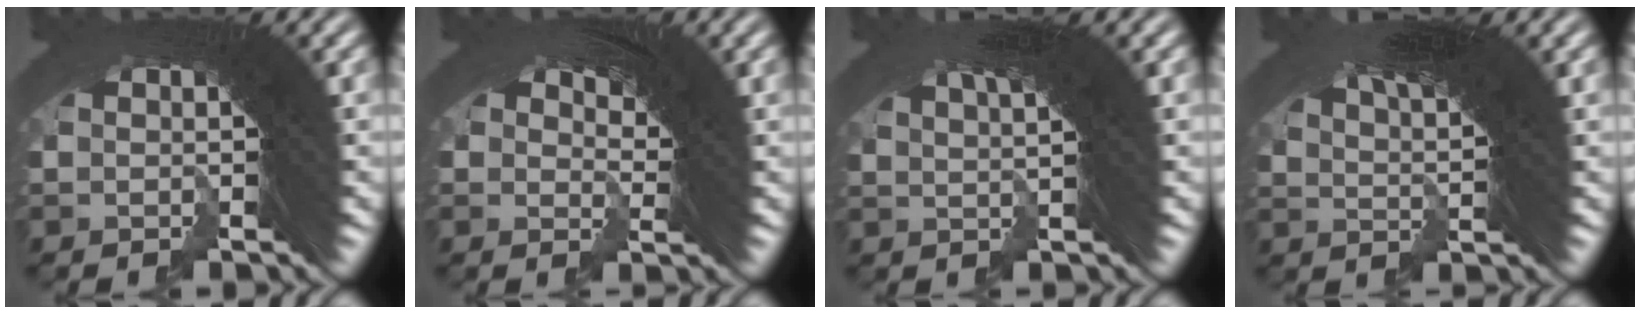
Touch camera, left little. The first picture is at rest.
{"total": 2.2, "force": [0.3, 1.3, 1.8], "torque": [-0.035, -0.017, 0.014]}
{"total": 6.6, "force": [4.3, -0.5, 5.0], "torque": [-0.063, 0.047, 0.060]}
{"total": 7.7, "force": [4.6, -0.2, 6.2], "torque": [-0.089, 0.033, 0.072]}